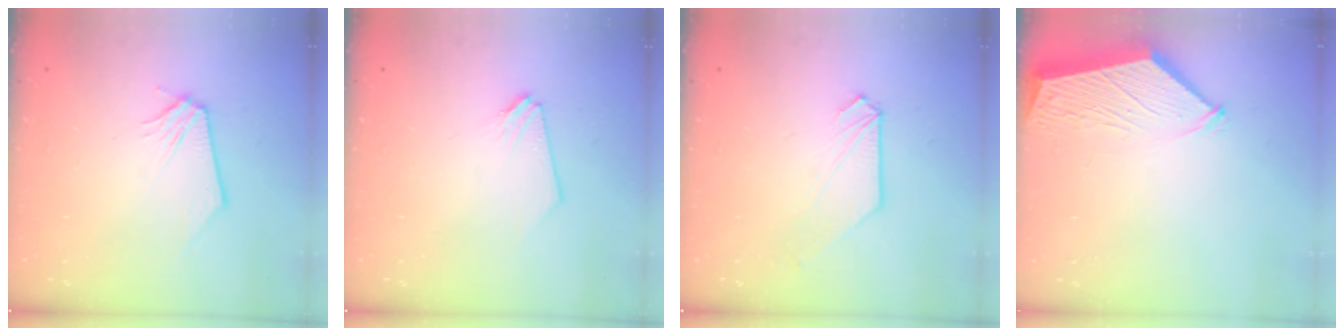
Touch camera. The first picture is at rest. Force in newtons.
{"total": 0.0}
{"total": 0.7, "press": 0.7, "slide": 0.1}
{"total": 2.9, "press": 2.9, "slide": 0.4}